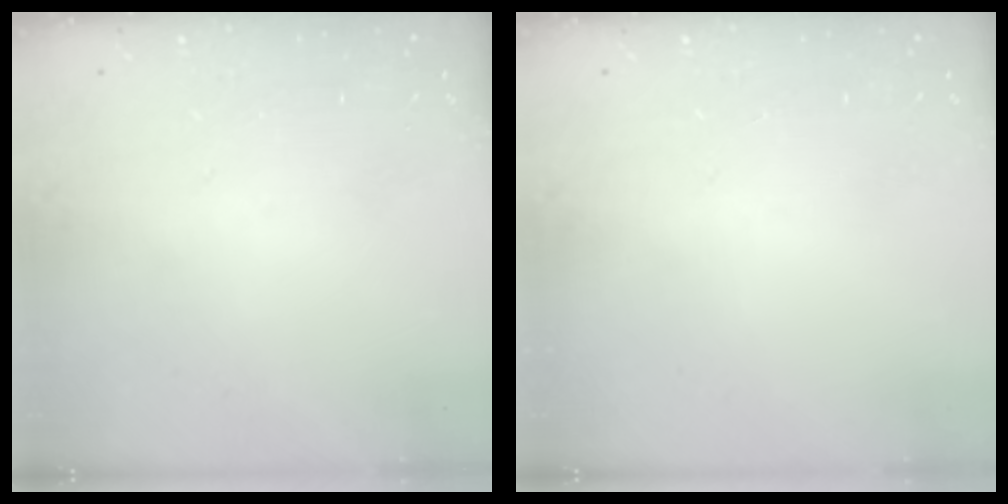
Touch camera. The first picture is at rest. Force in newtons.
{"total": 0.0}